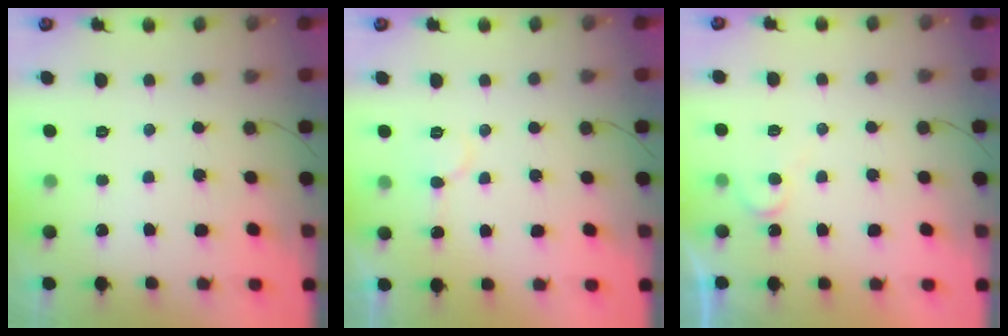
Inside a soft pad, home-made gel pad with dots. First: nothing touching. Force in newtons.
{"total": 5.8, "press": 5.8, "slide": 0.5}
{"total": 5.4, "press": 5.4, "slide": 0.5}